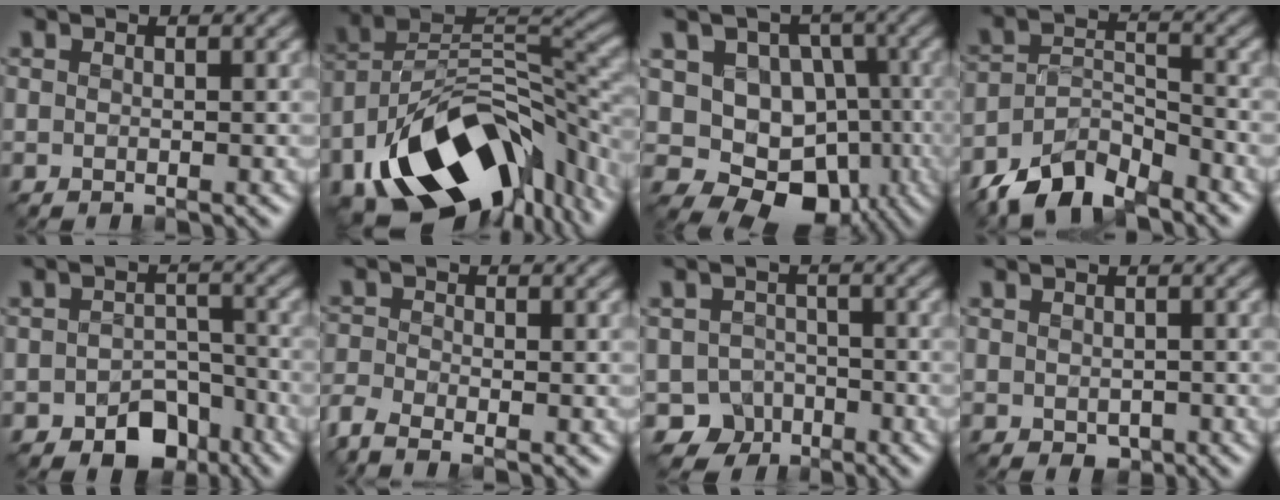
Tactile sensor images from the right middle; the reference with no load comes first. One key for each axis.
{"total": 16.0, "fx": -8.9, "fy": 8.4, "fz": 10.3, "tx": -0.192, "ty": 0.007, "tz": -0.142}
{"total": 10.7, "fx": -1.4, "fy": 9.0, "fz": 5.6, "tx": -0.065, "ty": 0.017, "tz": -0.039}
{"total": 6.5, "fx": -5.3, "fy": 2.4, "fz": 2.8, "tx": -0.052, "ty": -0.003, "tz": -0.102}
{"total": 4.5, "fx": -2.8, "fy": 2.9, "fz": 2.1, "tx": -0.025, "ty": -0.004, "tz": -0.044}
{"total": 3.0, "fx": -2.4, "fy": 0.9, "fz": 1.5, "tx": -0.044, "ty": -0.008, "tz": -0.065}
{"total": 3.6, "fx": -2.3, "fy": 2.7, "fz": 0.5, "tx": 0.001, "ty": -0.001, "tz": -0.040}
{"total": 1.0, "fx": -0.3, "fy": 0.8, "fz": 0.5, "tx": -0.010, "ty": -0.007, "tz": -0.003}